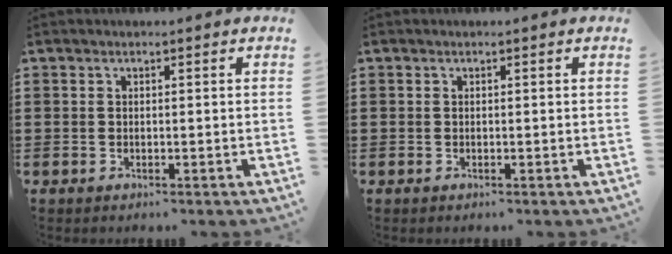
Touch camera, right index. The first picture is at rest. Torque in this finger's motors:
{"motor_torque": [0.01, 0.01, 0.00, 0.00]}